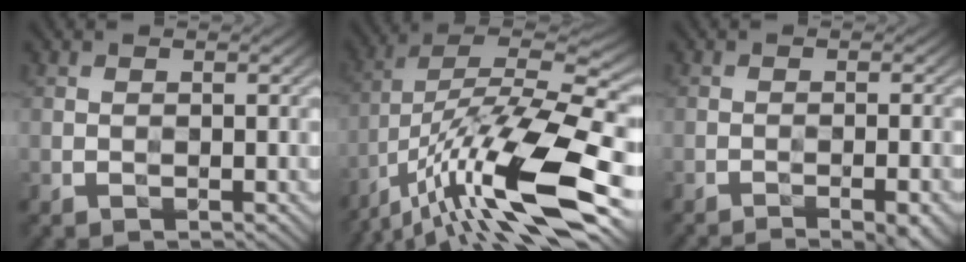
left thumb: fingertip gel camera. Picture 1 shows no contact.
{"total": 17.8, "force": [-9.0, 5.0, 14.5], "torque": [-0.282, -0.001, -0.173]}
{"total": 5.2, "force": [-3.8, 0.7, 3.5], "torque": [-0.048, 0.008, -0.059]}